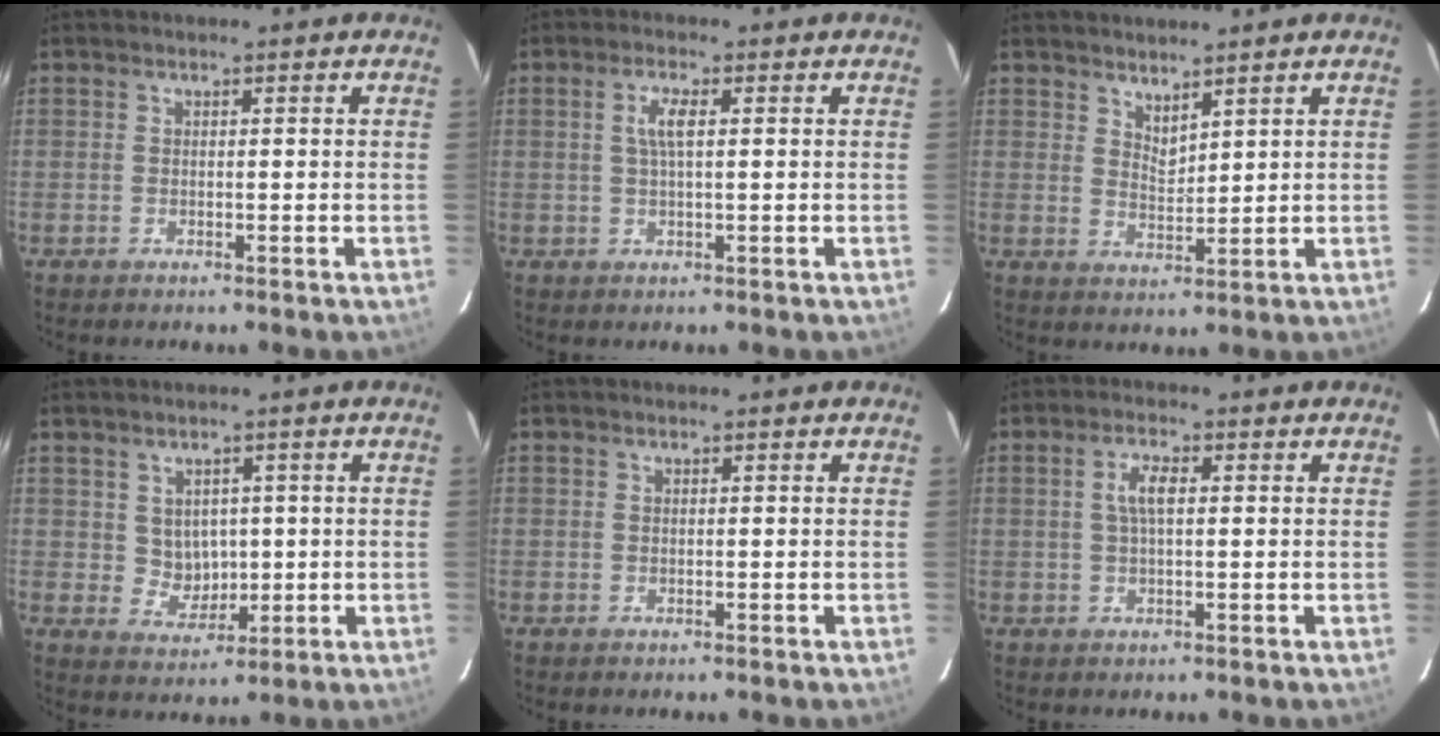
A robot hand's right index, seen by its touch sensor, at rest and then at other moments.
{"total": 3.4, "force": [0.8, 0.8, 3.2], "torque": [-0.064, 0.003, 0.015]}
{"total": 3.4, "force": [3.0, 0.9, 1.4], "torque": [-0.022, -0.005, 0.052]}
{"total": 4.8, "force": [0.8, 4.3, 1.7], "torque": [-0.031, 0.006, 0.026]}
{"total": 0.0}
{"total": 3.6, "force": [0.7, 1.2, 3.4], "torque": [-0.067, 0.006, 0.014]}